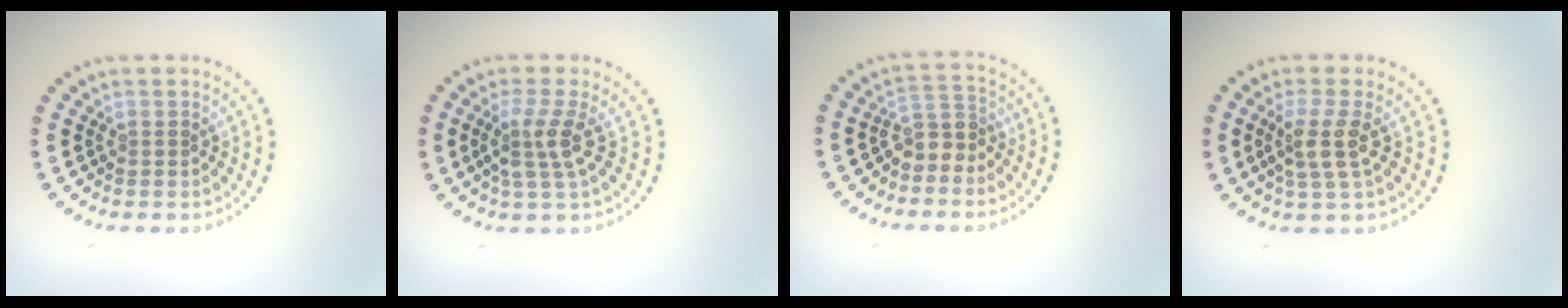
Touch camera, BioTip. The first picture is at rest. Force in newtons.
{"total": 2.8, "press": 2.1, "slide": 1.8}
{"total": 2.6, "press": 2.1, "slide": 1.6}
{"total": 2.9, "press": 2.4, "slide": 1.6}